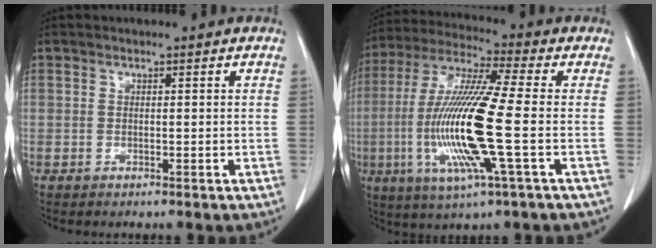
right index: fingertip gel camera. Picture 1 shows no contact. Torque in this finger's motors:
{"motor_torque": [2.14, 0.00, 0.70, 0.18]}